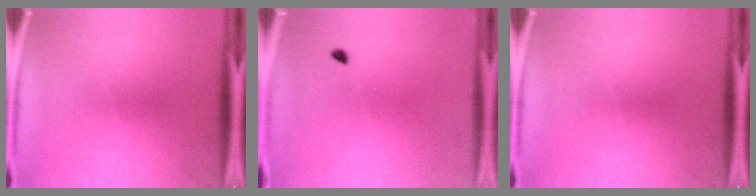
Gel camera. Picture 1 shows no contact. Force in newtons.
{"total": 0.8}
{"total": 0.0}